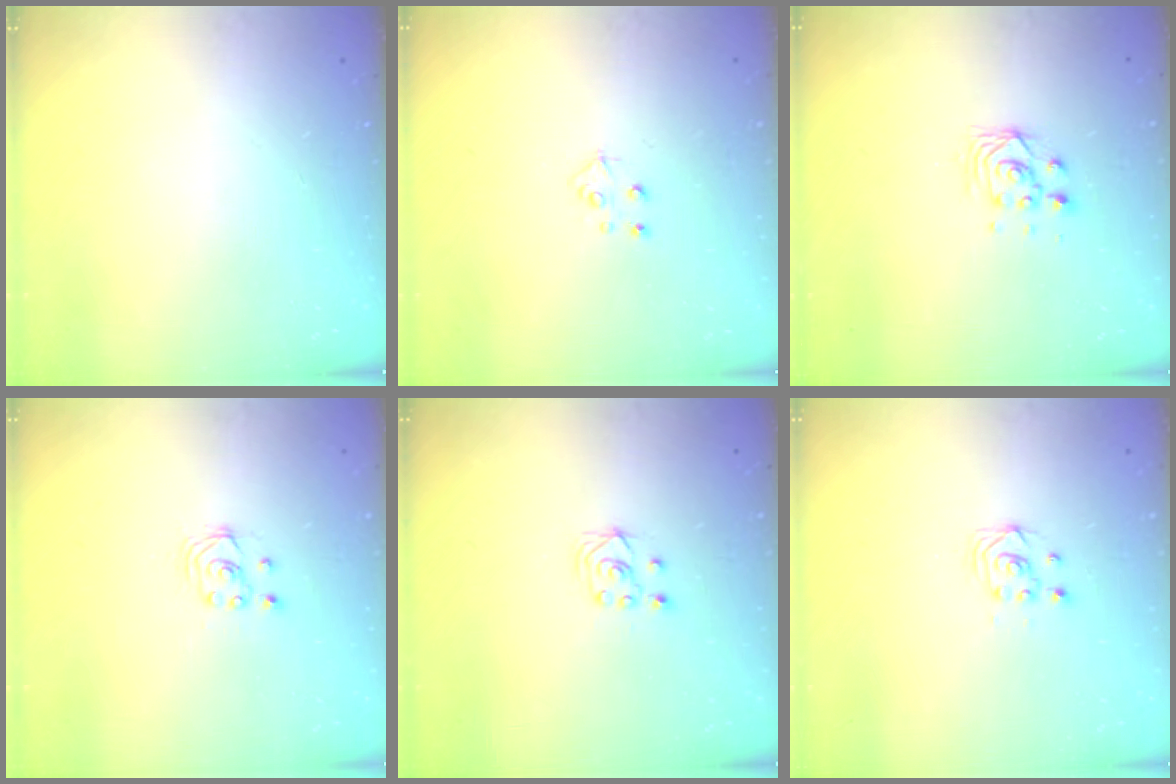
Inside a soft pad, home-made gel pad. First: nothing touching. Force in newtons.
{"total": 4.8, "press": 4.8, "slide": 0.4}
{"total": 2.9, "press": 2.8, "slide": 0.8}
{"total": 2.1, "press": 2.1, "slide": 0.3}
{"total": 2.8, "press": 2.6, "slide": 1.1}
{"total": 3.4, "press": 3.4, "slide": 0.5}